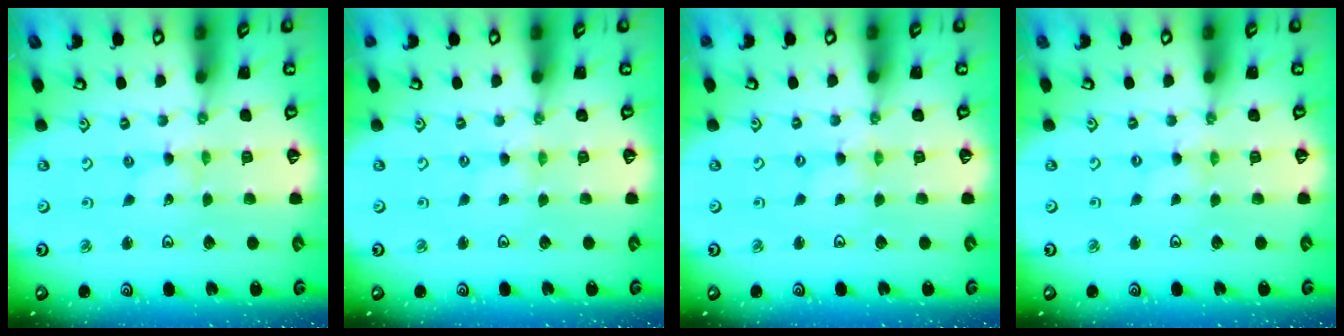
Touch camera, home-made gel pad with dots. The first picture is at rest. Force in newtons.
{"total": 0.0}
{"total": 1.4, "press": 1.4, "slide": 0.2}
{"total": 0.0}